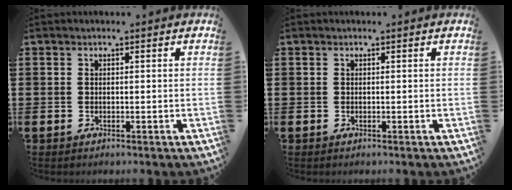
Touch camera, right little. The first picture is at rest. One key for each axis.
{"total": 0.0}